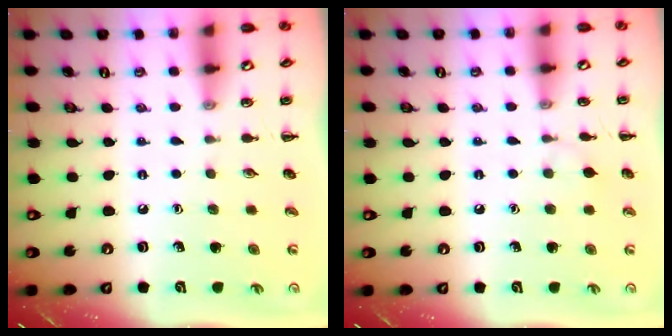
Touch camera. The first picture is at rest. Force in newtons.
{"total": 4.6, "press": 4.3, "slide": 1.4}